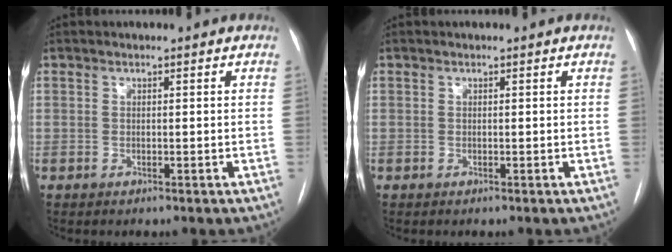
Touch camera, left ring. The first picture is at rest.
{"total": 0.0}